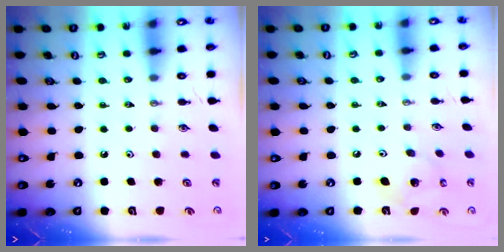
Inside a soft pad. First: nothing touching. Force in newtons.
{"total": 11.6, "press": 11.3, "slide": 2.9}